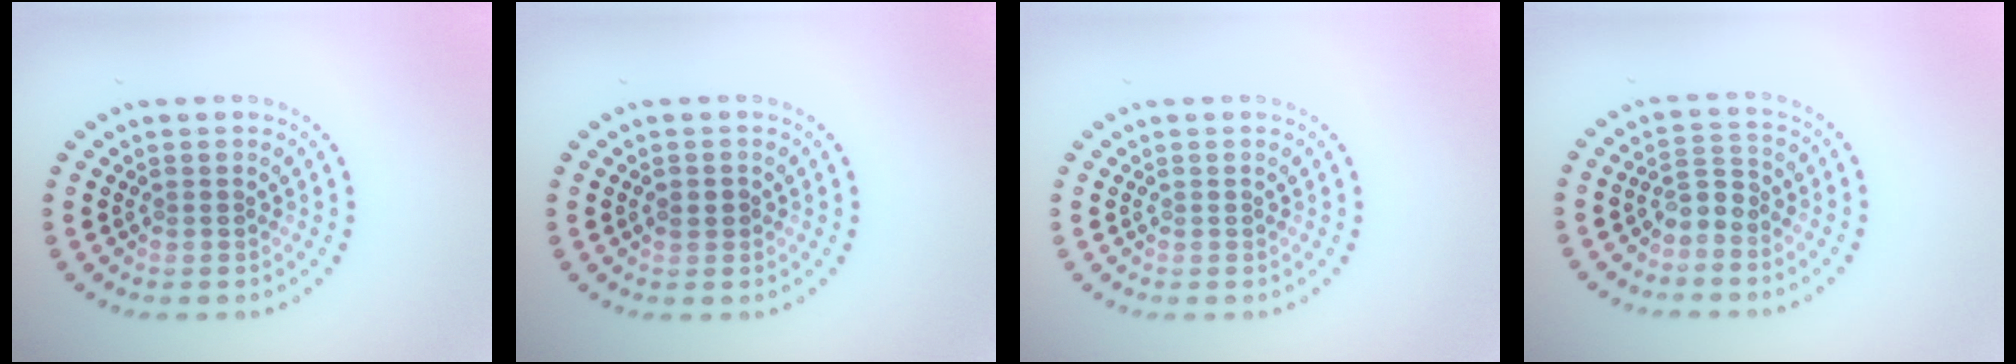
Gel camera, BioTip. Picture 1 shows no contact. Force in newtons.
{"total": 1.0, "press": 1.0, "slide": 0.2}
{"total": 0.0}
{"total": 1.9, "press": 1.4, "slide": 1.3}